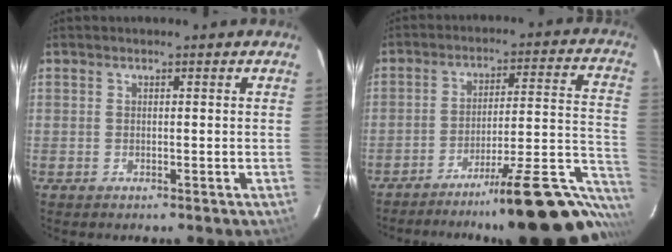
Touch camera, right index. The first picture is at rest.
{"total": 24.6, "force": [-19.0, 3.2, 15.3], "torque": [-0.172, -0.006, -0.266]}